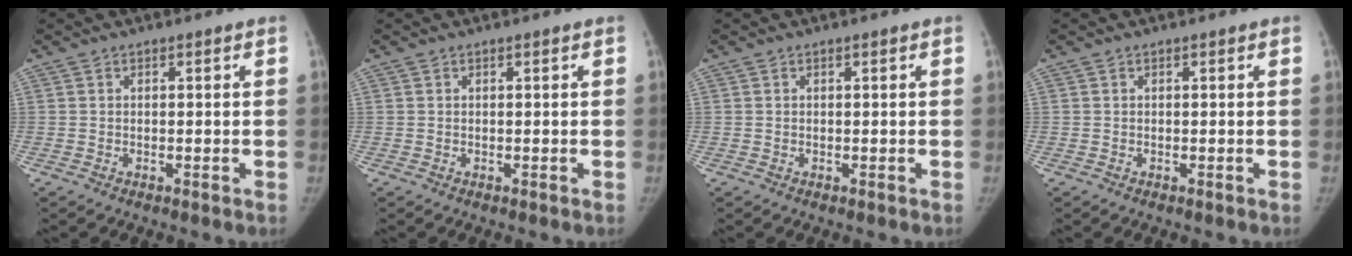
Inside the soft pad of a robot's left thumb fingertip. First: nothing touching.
{"total": 0.0}
{"total": 0.0}
{"total": 0.0}